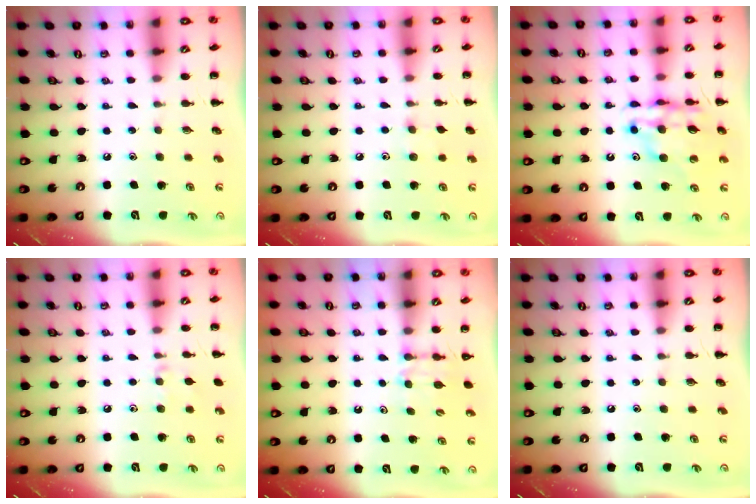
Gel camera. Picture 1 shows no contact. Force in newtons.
{"total": 5.2, "press": 4.9, "slide": 1.8}
{"total": 12.4, "press": 11.8, "slide": 3.6}
{"total": 6.0, "press": 5.7, "slide": 2.0}
{"total": 5.3, "press": 5.1, "slide": 1.5}
{"total": 0.0}